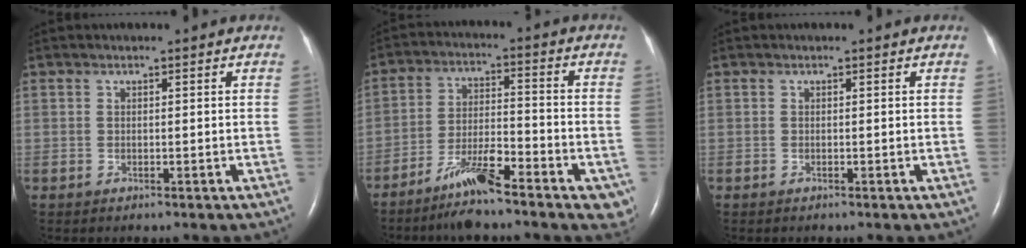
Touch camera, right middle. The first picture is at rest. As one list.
[{"total": 11.3, "force": [-7.5, 2.2, 8.1], "torque": [-0.120, -0.005, -0.125]}, {"total": 0.0}]